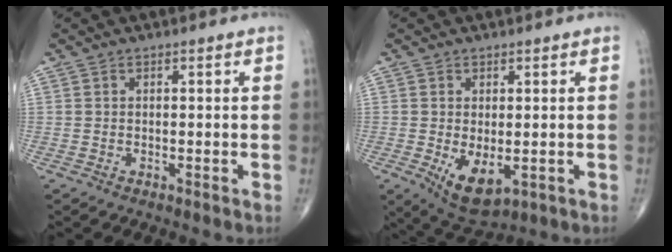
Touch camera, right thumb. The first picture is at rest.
{"total": 7.2, "force": [-1.4, 3.7, 6.0], "torque": [-0.092, -0.017, -0.007]}